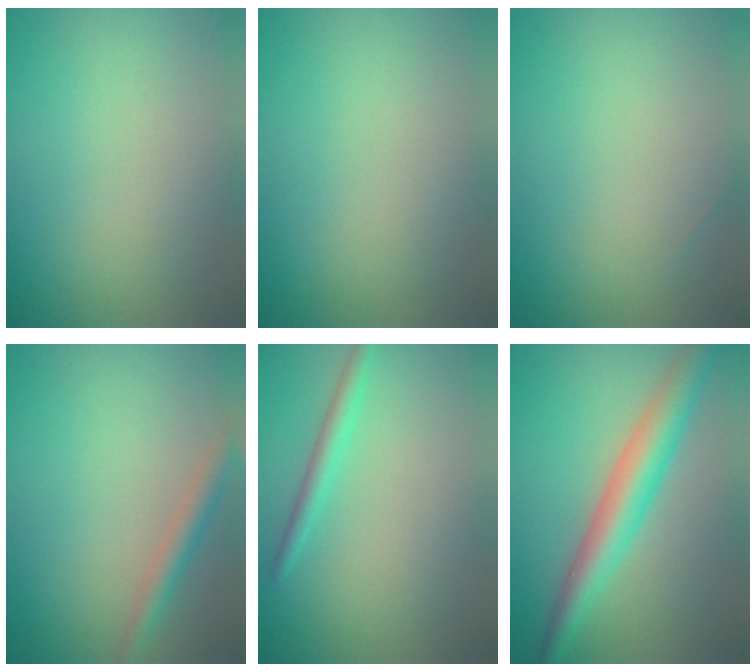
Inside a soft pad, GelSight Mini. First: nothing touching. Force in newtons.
{"total": 0.0}
{"total": 0.0}
{"total": 2.4, "press": 2.4, "slide": 0.0}
{"total": 1.8, "press": 1.8, "slide": 0.1}
{"total": 5.3, "press": 5.3, "slide": 0.0}